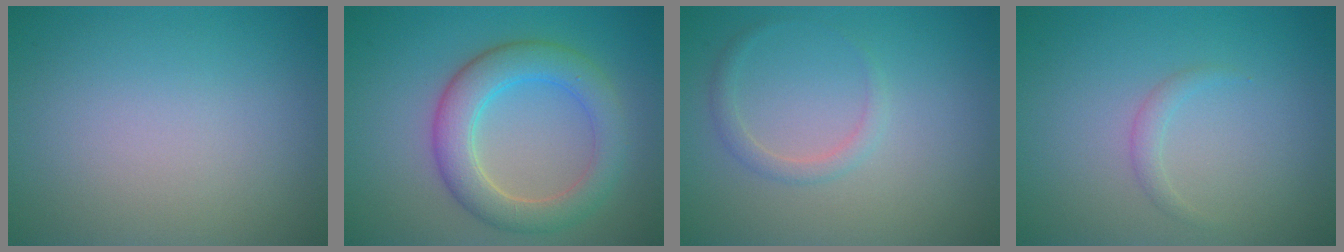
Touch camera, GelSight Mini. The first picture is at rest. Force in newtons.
{"total": 5.3, "press": 5.3, "slide": 0.2}
{"total": 1.3, "press": 1.3, "slide": 0.1}
{"total": 1.0, "press": 1.0, "slide": 0.2}